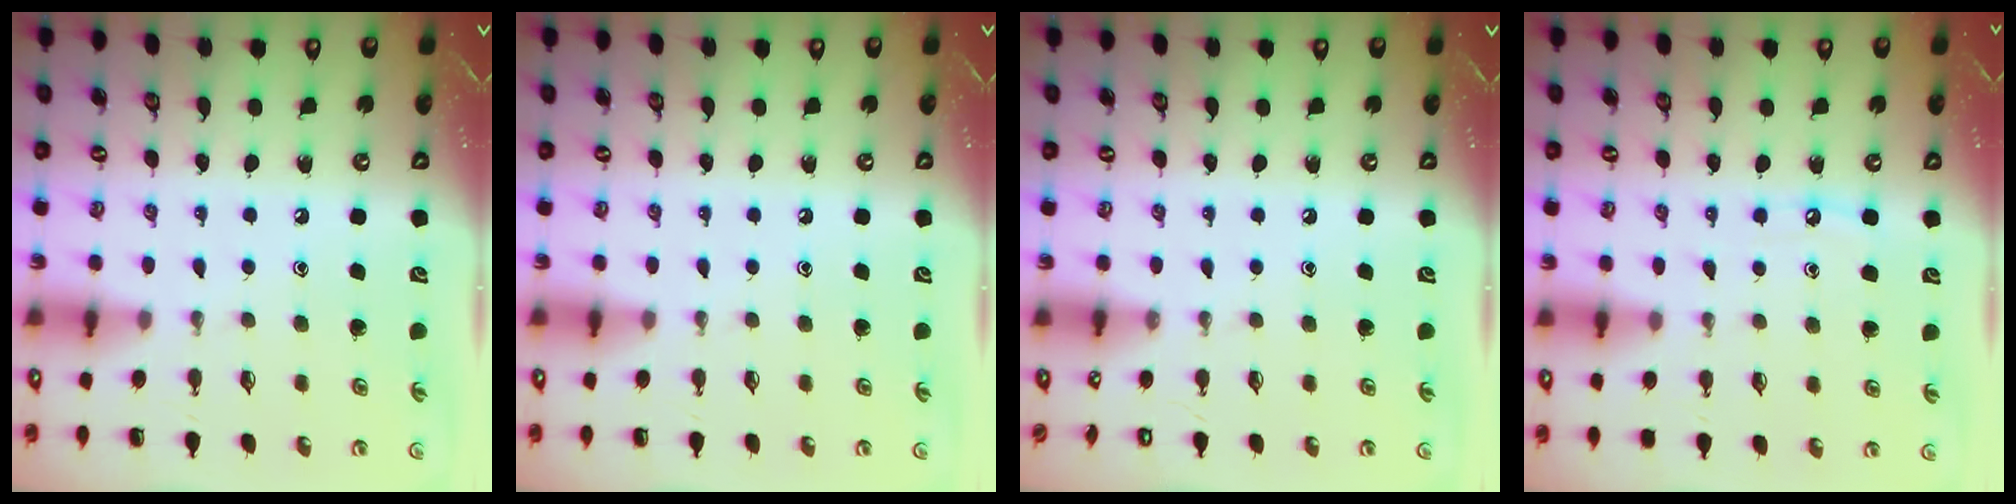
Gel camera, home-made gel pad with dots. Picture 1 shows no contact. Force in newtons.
{"total": 0.0}
{"total": 0.0}
{"total": 5.5, "press": 5.5, "slide": 0.7}